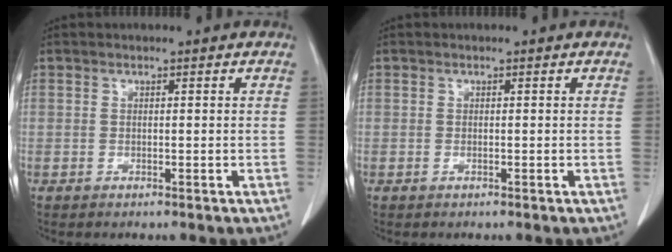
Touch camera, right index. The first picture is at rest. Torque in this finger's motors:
{"motor_torque": [-0.07, 0.00, 0.02, 0.02]}